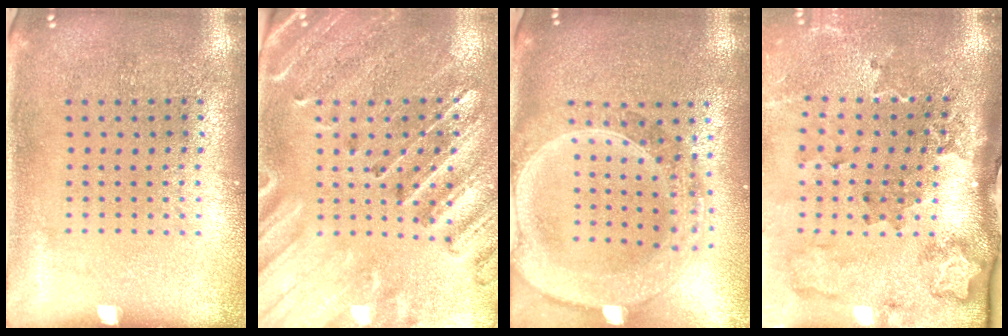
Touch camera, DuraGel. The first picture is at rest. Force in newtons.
{"total": 2.9, "press": 2.7, "slide": 1.1}
{"total": 2.8, "press": 2.4, "slide": 1.4}
{"total": 2.5, "press": 2.0, "slide": 1.6}